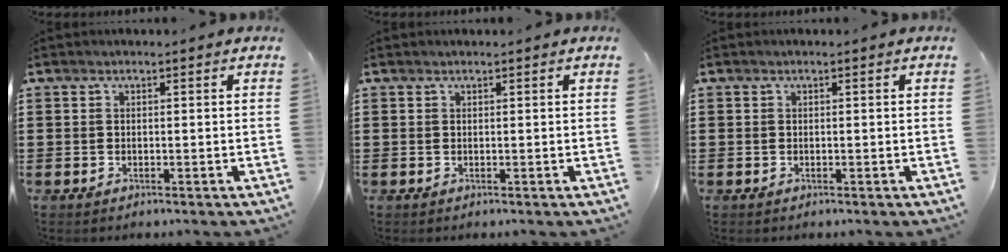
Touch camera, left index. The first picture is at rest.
{"total": 0.0}
{"total": 0.0}